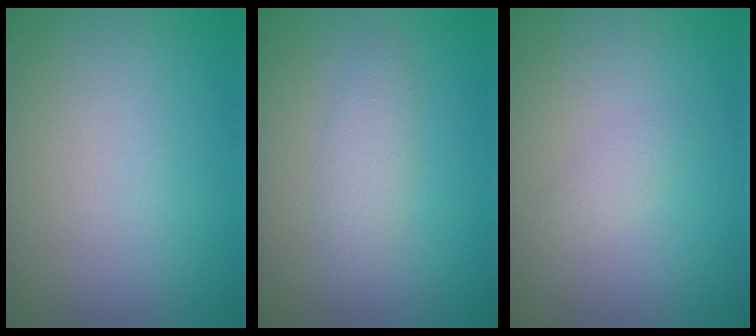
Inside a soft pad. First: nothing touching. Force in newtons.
{"total": 1.8, "press": 1.8, "slide": 0.1}
{"total": 1.0, "press": 1.0, "slide": 0.0}